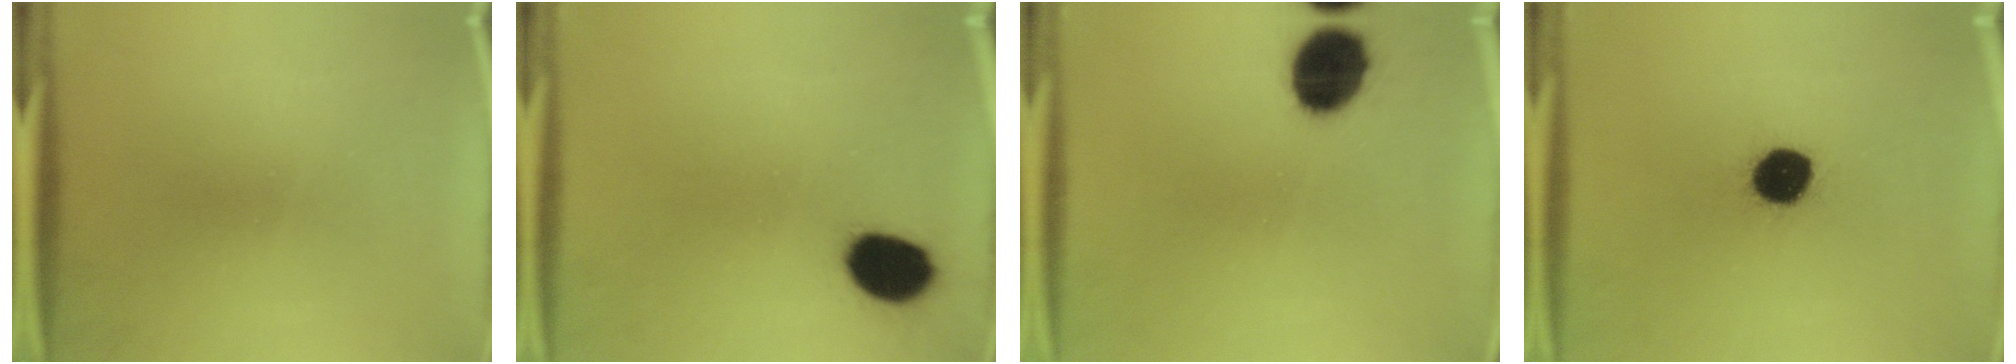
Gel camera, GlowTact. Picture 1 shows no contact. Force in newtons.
{"total": 11.1}
{"total": 13.3}
{"total": 11.4}